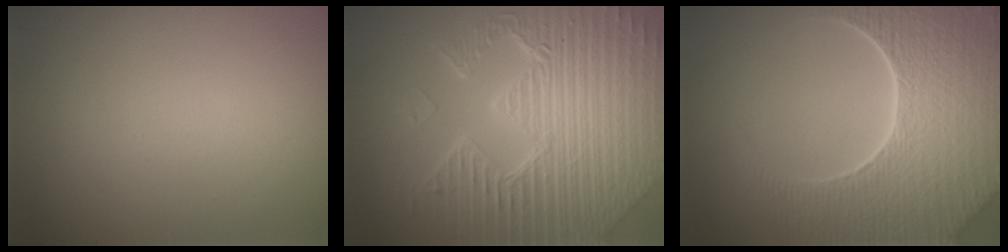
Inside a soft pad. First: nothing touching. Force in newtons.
{"total": 11.3, "press": 7.2, "slide": 8.7}
{"total": 9.4, "press": 6.6, "slide": 6.6}